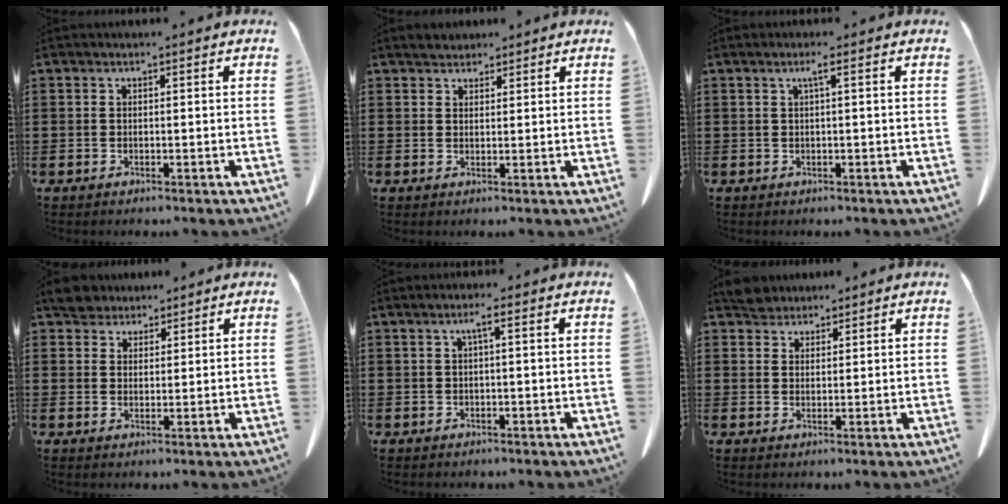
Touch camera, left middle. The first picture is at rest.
{"total": 1.9, "force": [1.8, 0.6, -0.1], "torque": [-0.002, 0.005, 0.036]}
{"total": 1.4, "force": [0.4, -0.1, 1.3], "torque": [-0.025, 0.001, 0.006]}
{"total": 4.3, "force": [3.8, 1.7, 1.0], "torque": [-0.025, 0.000, 0.071]}
{"total": 1.8, "force": [0.3, 0.1, 1.8], "torque": [-0.035, 0.003, 0.004]}
{"total": 3.2, "force": [3.0, 1.2, 0.3], "torque": [-0.015, 0.003, 0.059]}